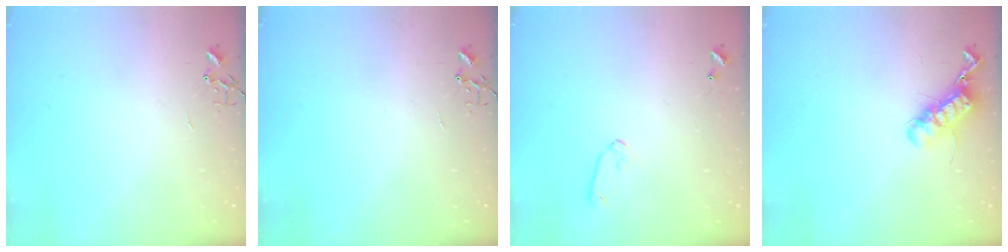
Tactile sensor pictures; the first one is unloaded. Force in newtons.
{"total": 0.0}
{"total": 6.8, "press": 6.7, "slide": 1.0}
{"total": 12.2, "press": 12.2, "slide": 0.9}